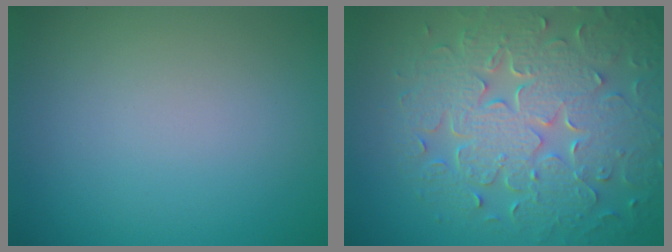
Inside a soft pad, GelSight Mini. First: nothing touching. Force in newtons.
{"total": 8.7, "press": 6.3, "slide": 6.0}